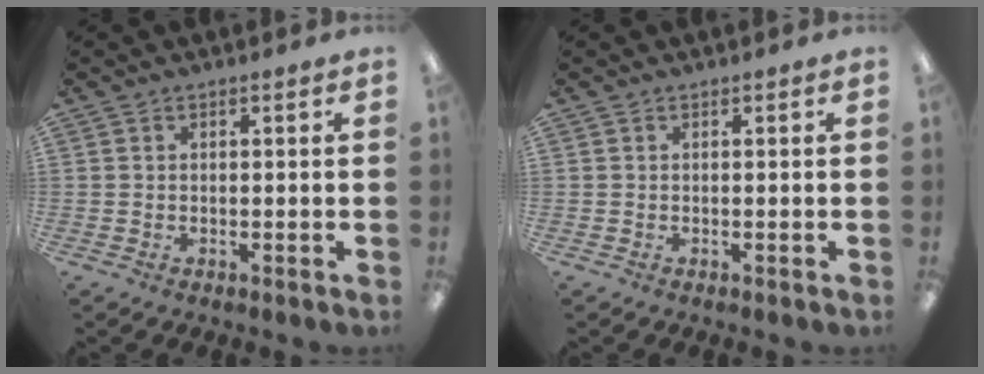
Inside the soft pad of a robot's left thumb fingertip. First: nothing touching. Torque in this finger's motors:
{"motor_torque": [0.00, 0.00, 0.02, -0.02, 0.00]}